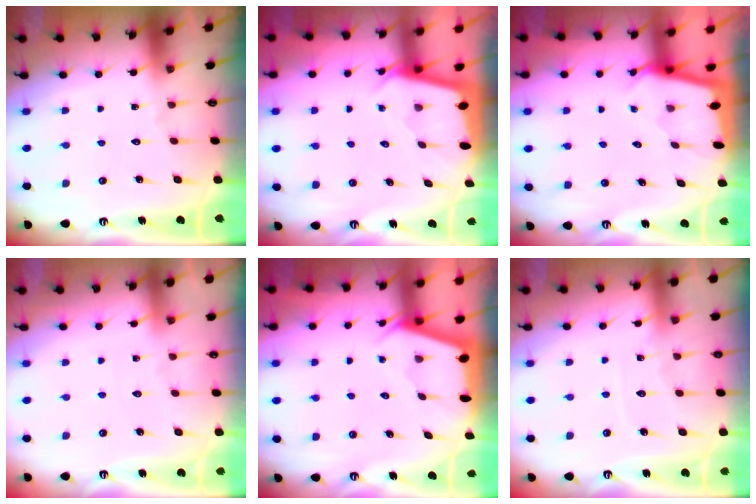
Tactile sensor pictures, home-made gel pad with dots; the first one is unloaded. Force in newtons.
{"total": 2.1, "press": 2.1, "slide": 0.2}
{"total": 1.7, "press": 1.7, "slide": 0.0}
{"total": 1.8, "press": 1.8, "slide": 0.3}
{"total": 2.4, "press": 2.3, "slide": 0.3}
{"total": 5.7, "press": 5.7, "slide": 0.8}